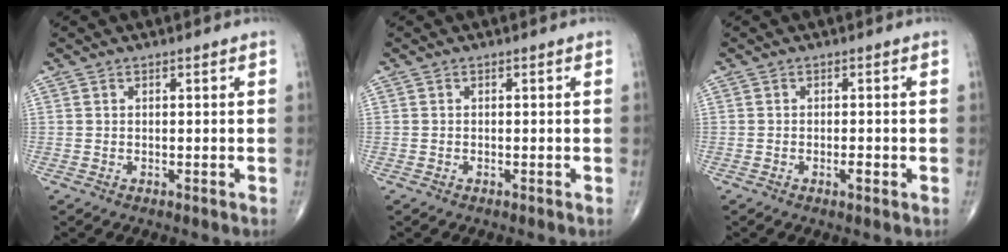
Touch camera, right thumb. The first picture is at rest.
{"total": 0.0}
{"total": 1.5, "force": [-0.6, 0.6, 1.3], "torque": [-0.020, 0.000, -0.010]}